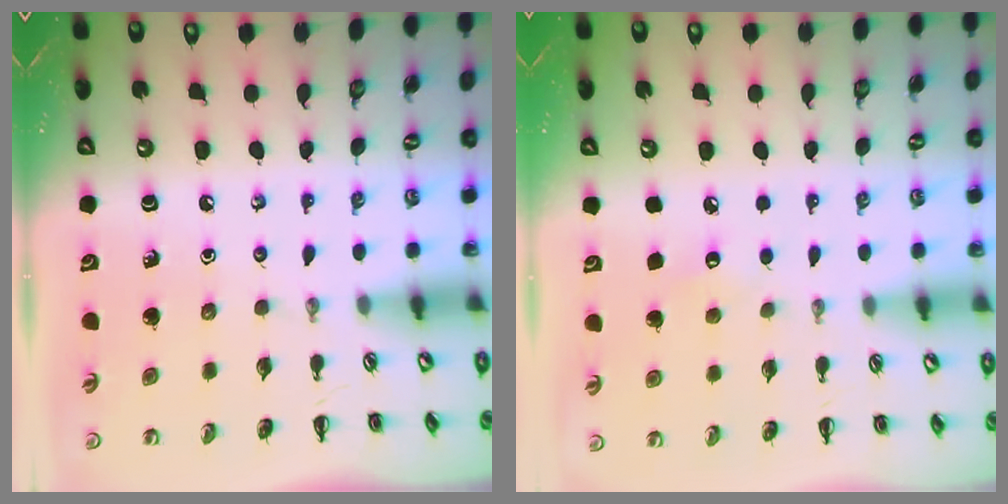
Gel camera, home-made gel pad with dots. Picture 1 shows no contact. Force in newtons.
{"total": 5.1, "press": 5.0, "slide": 1.1}